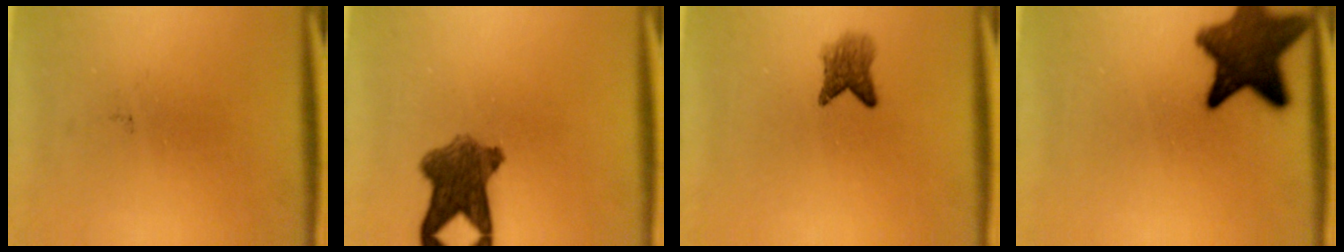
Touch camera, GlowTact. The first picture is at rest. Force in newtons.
{"total": 7.8}
{"total": 3.2}
{"total": 11.4}